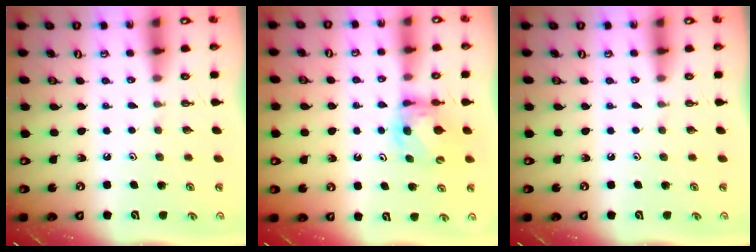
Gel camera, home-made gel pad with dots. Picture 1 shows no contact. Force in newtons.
{"total": 6.6, "press": 6.6, "slide": 0.5}
{"total": 0.0}